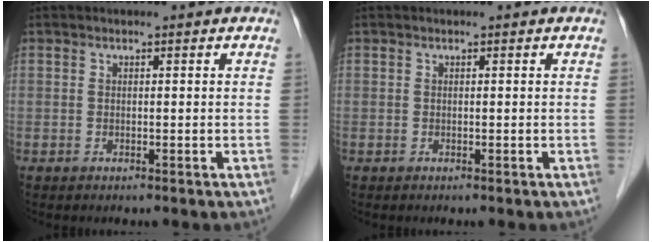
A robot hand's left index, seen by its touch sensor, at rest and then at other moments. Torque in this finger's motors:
{"motor_torque": [-0.01, 0.00, 0.02, 0.00]}